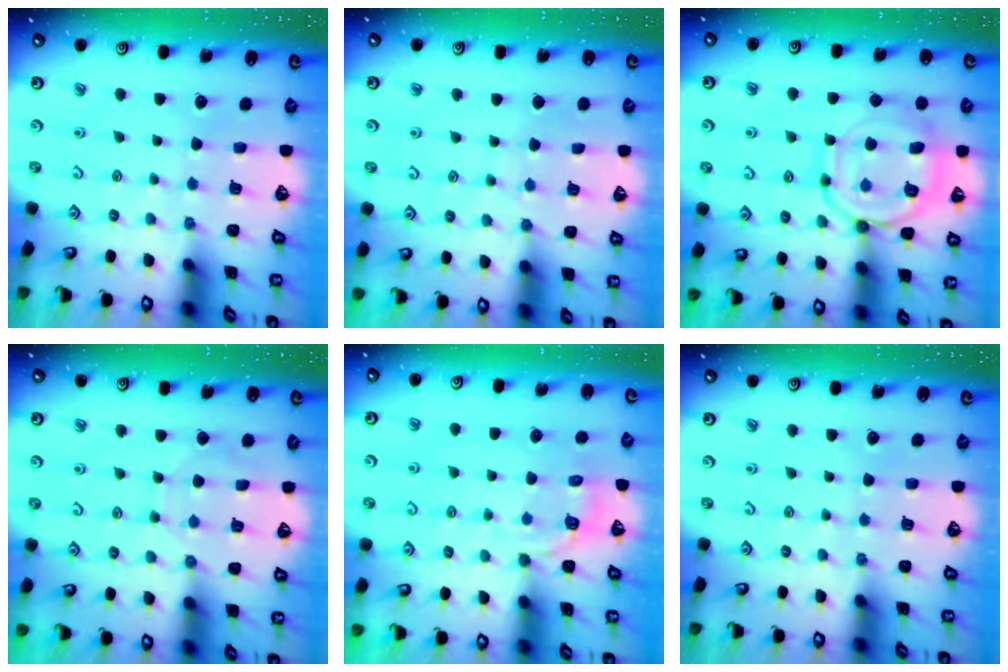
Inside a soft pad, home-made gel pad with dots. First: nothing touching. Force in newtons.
{"total": 5.2, "press": 5.2, "slide": 0.4}
{"total": 14.2, "press": 14.1, "slide": 1.4}
{"total": 3.9, "press": 3.9, "slide": 0.5}
{"total": 5.1, "press": 4.8, "slide": 1.9}
{"total": 0.0}